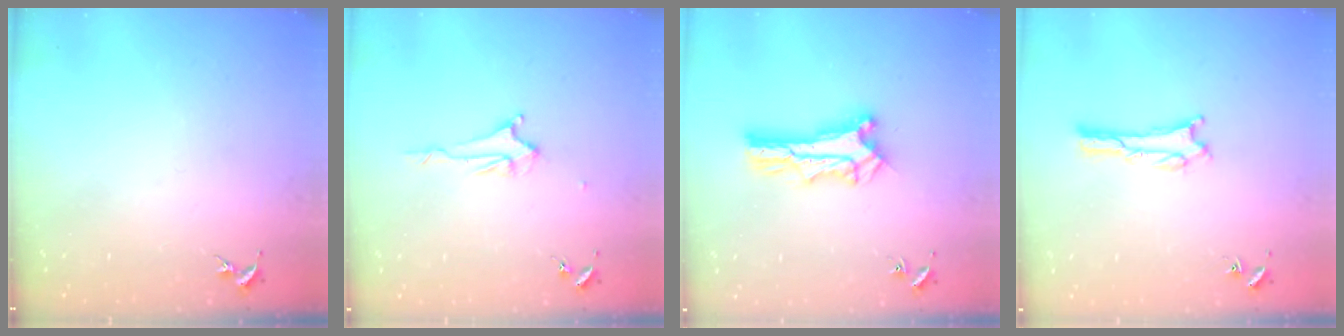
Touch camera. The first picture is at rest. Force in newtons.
{"total": 2.2, "press": 2.2, "slide": 0.3}
{"total": 2.7, "press": 2.7, "slide": 0.3}
{"total": 1.3, "press": 1.3, "slide": 0.4}